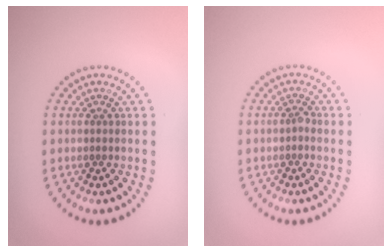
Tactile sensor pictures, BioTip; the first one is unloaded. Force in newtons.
{"total": 0.6, "press": 0.5, "slide": 0.4}